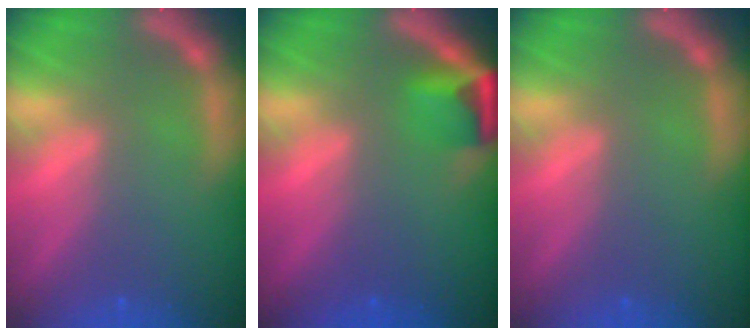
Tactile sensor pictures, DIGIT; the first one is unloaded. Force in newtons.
{"total": 3.4}
{"total": 0.0}